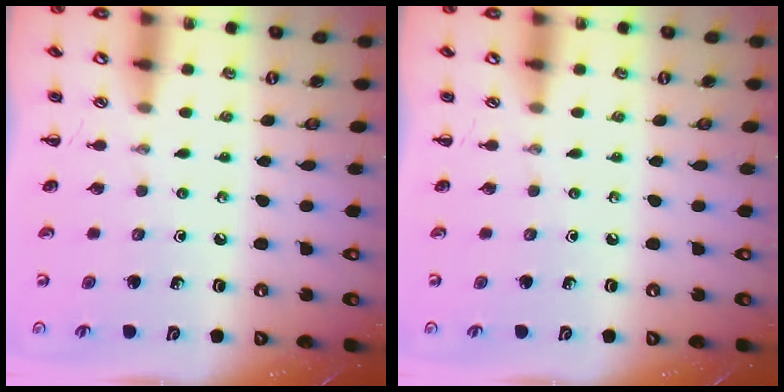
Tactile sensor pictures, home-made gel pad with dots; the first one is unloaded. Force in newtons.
{"total": 0.0}